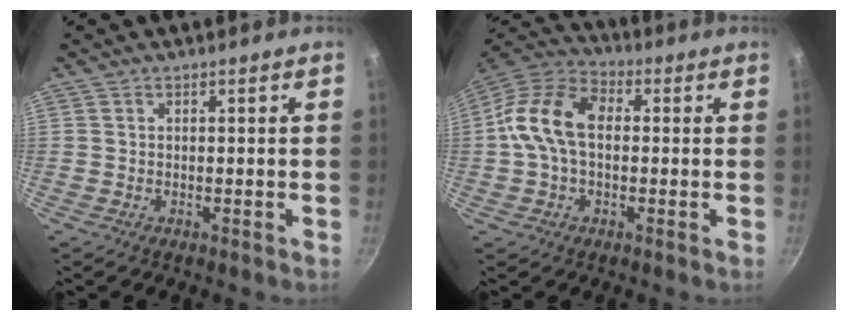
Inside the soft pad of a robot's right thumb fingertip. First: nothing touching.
{"total": 13.6, "force": [0.5, 9.0, 10.2], "torque": [-0.171, 0.035, -0.011]}